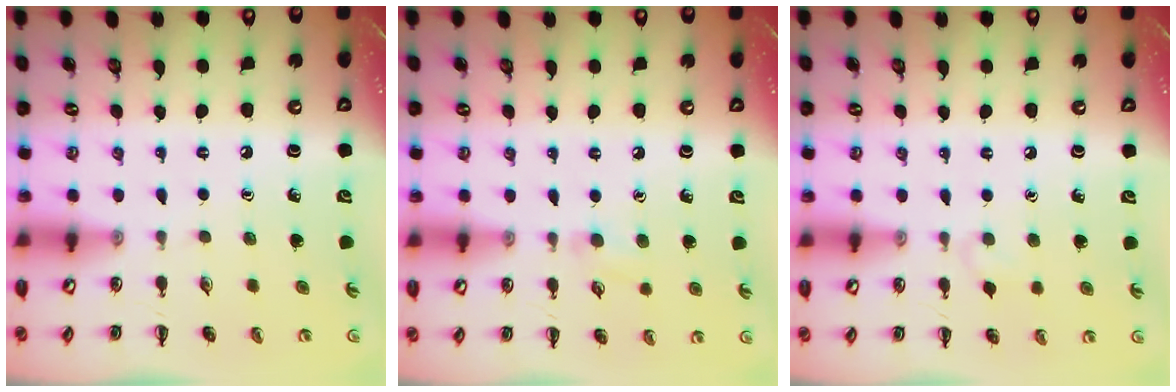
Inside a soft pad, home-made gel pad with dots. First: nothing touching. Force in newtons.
{"total": 5.7, "press": 5.3, "slide": 2.1}
{"total": 3.7, "press": 3.4, "slide": 1.4}